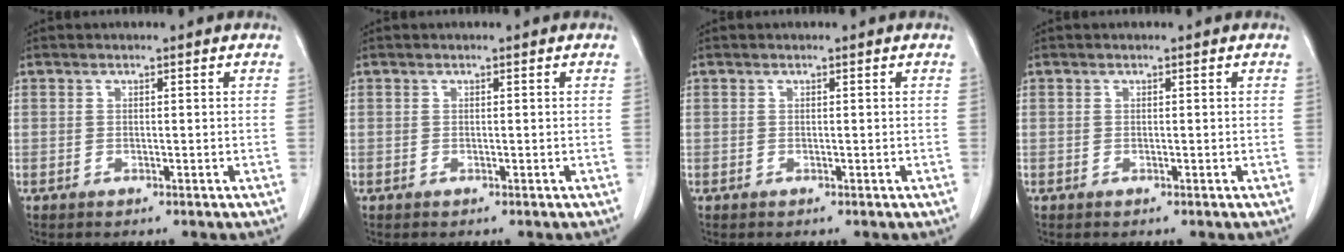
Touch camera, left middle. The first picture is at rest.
{"total": 0.0}
{"total": 0.0}
{"total": 0.0}